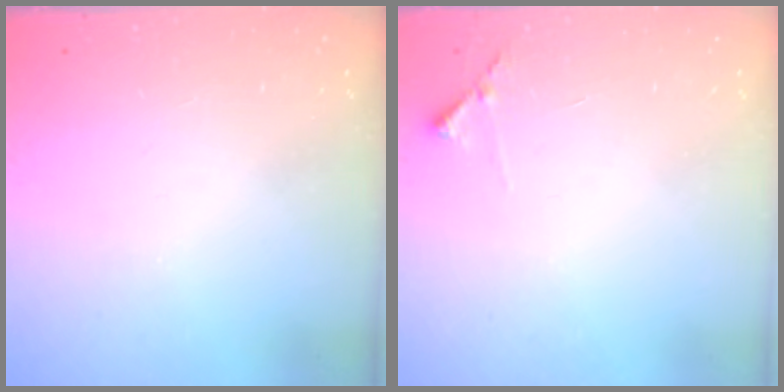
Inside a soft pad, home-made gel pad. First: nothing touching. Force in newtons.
{"total": 5.5, "press": 5.5, "slide": 0.4}